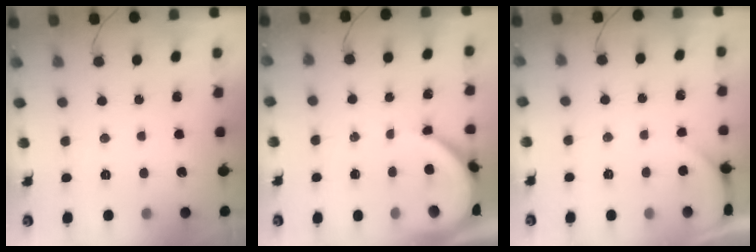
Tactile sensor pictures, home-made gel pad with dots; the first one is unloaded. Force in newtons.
{"total": 7.3, "press": 7.3, "slide": 0.9}
{"total": 2.0, "press": 2.0, "slide": 0.2}